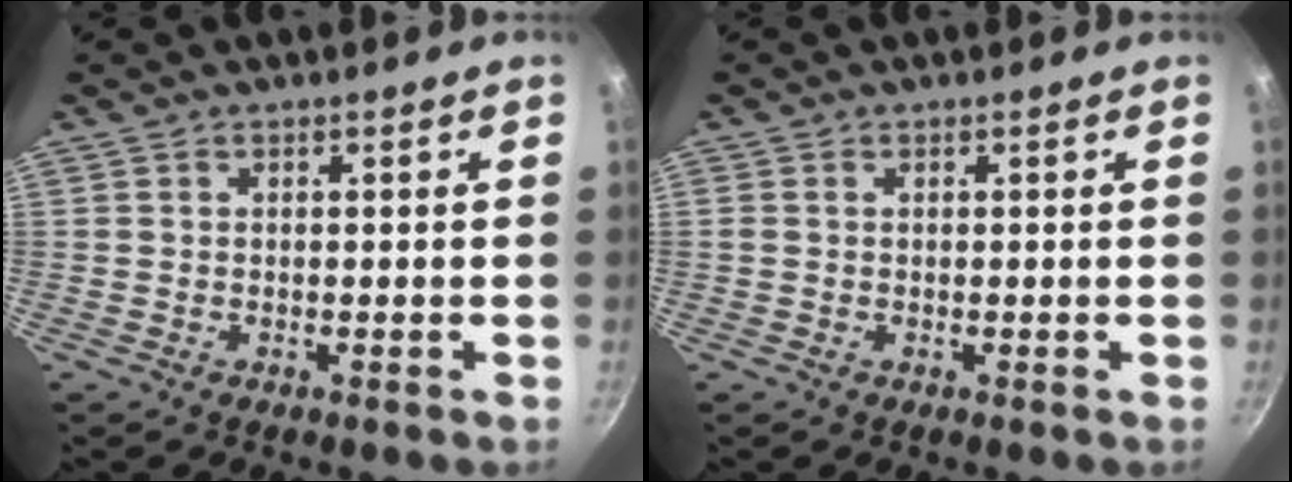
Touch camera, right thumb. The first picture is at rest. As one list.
[{"total": 0.9, "force": [0.1, 0.7, 0.4], "torque": [-0.009, 0.002, 0.002]}]